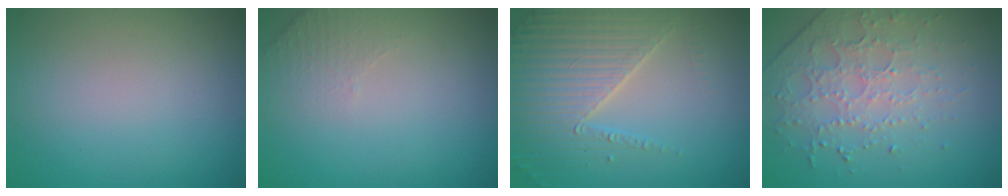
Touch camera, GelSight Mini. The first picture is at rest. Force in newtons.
{"total": 1.6, "press": 1.5, "slide": 0.4}
{"total": 4.4, "press": 4.3, "slide": 1.0}
{"total": 4.3, "press": 3.1, "slide": 3.0}